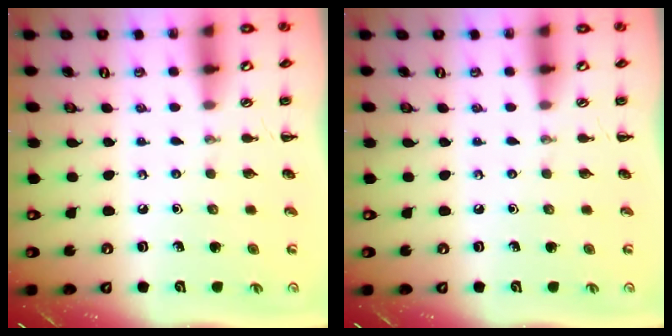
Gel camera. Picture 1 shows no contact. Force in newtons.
{"total": 0.0}